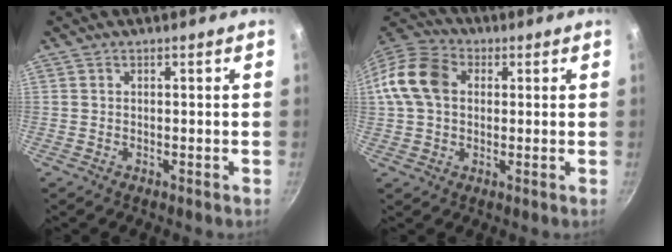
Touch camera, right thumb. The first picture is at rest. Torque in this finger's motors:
{"motor_torque": [-0.13, 0.33, -0.16, 0.19, 0.18]}